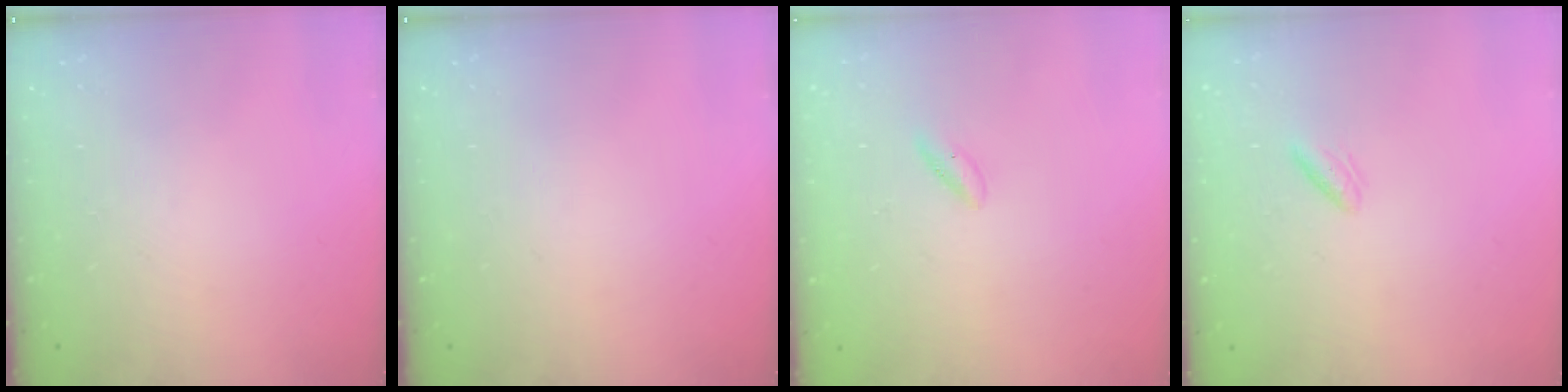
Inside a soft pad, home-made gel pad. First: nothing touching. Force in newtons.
{"total": 0.0}
{"total": 2.0, "press": 1.6, "slide": 1.2}
{"total": 1.6, "press": 1.3, "slide": 0.9}